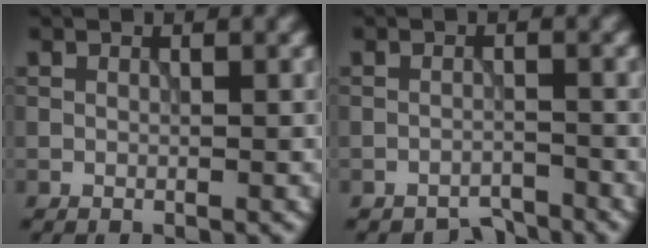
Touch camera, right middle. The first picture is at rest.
{"total": 2.0, "force": [-2.0, 0.3, -0.1], "torque": [0.008, 0.001, -0.037]}